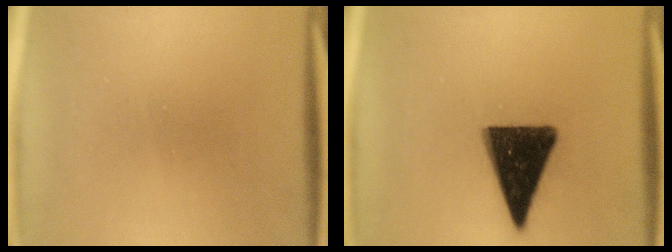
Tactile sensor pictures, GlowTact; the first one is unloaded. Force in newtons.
{"total": 15.0}